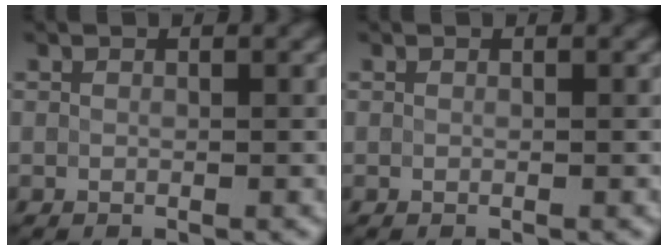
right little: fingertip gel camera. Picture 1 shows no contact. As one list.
[{"total": 0.0}]